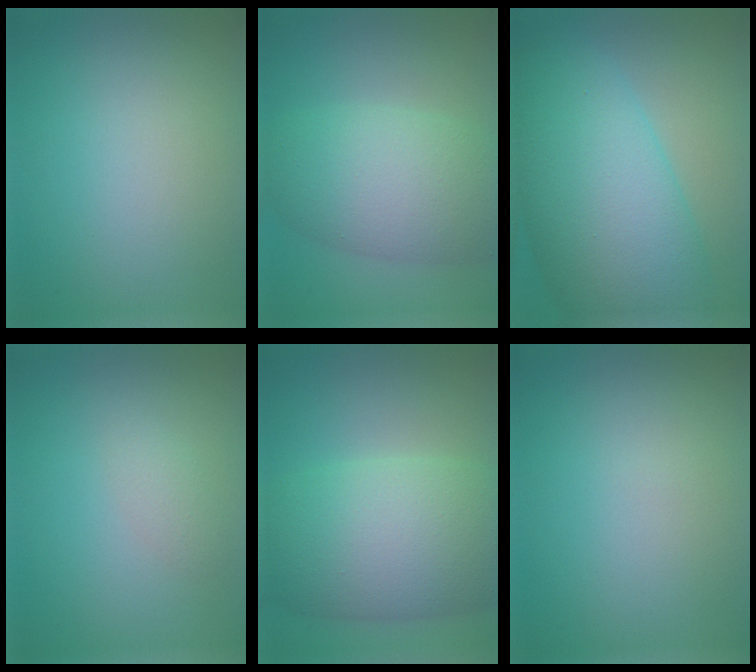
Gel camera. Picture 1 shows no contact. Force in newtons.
{"total": 8.0, "press": 8.0, "slide": 0.3}
{"total": 13.3, "press": 13.3, "slide": 0.3}
{"total": 1.2, "press": 1.2, "slide": 0.1}
{"total": 11.0, "press": 11.0, "slide": 0.4}
{"total": 0.0}